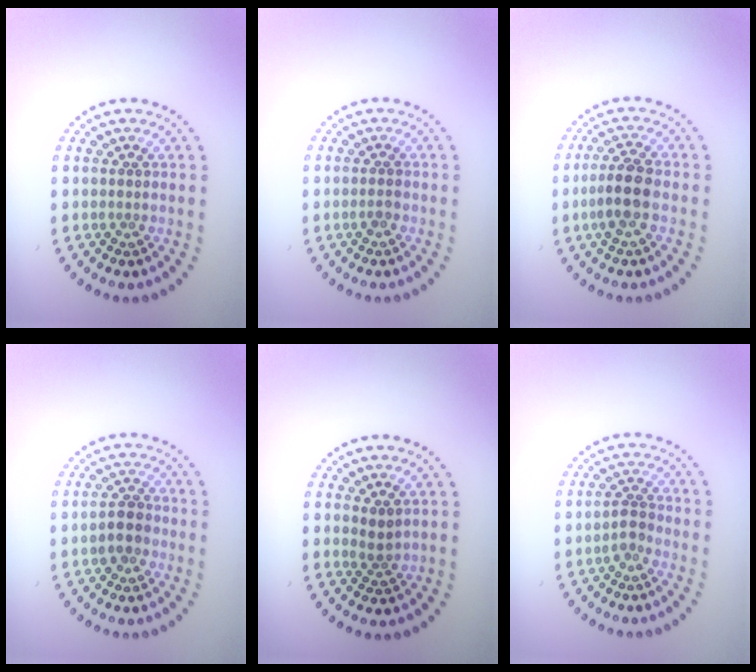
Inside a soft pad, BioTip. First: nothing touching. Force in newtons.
{"total": 0.8, "press": 0.8, "slide": 0.2}
{"total": 3.6, "press": 3.4, "slide": 1.1}
{"total": 2.4, "press": 2.3, "slide": 0.7}
{"total": 1.5, "press": 1.0, "slide": 1.0}
{"total": 1.6, "press": 1.3, "slide": 1.0}